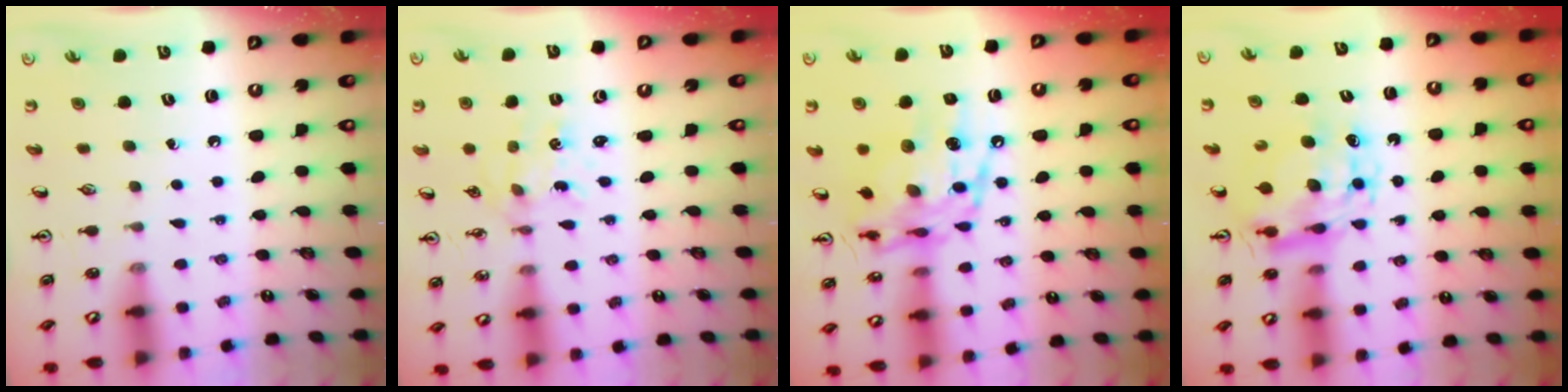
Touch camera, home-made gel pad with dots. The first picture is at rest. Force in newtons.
{"total": 1.5, "press": 1.5, "slide": 0.2}
{"total": 16.1, "press": 16.0, "slide": 1.3}
{"total": 9.5, "press": 9.5, "slide": 1.0}